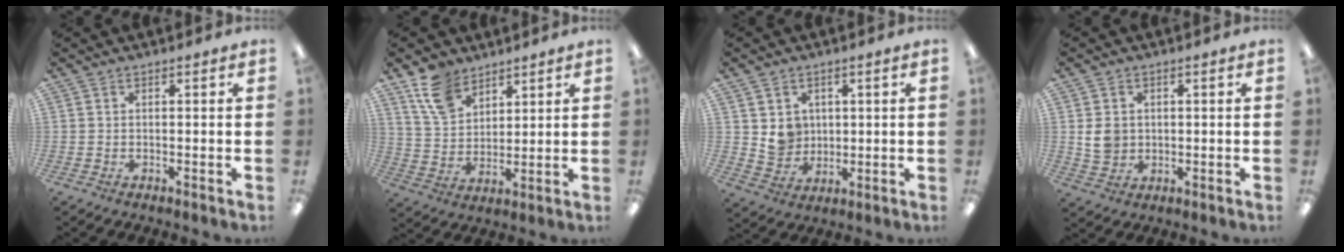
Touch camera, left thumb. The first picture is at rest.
{"total": 10.3, "force": [7.0, 6.5, 3.8], "torque": [-0.078, -0.028, 0.137]}
{"total": 6.1, "force": [2.2, 5.6, 1.1], "torque": [-0.001, -0.008, 0.041]}
{"total": 4.9, "force": [0.6, 4.2, 2.4], "torque": [-0.033, 0.003, 0.011]}